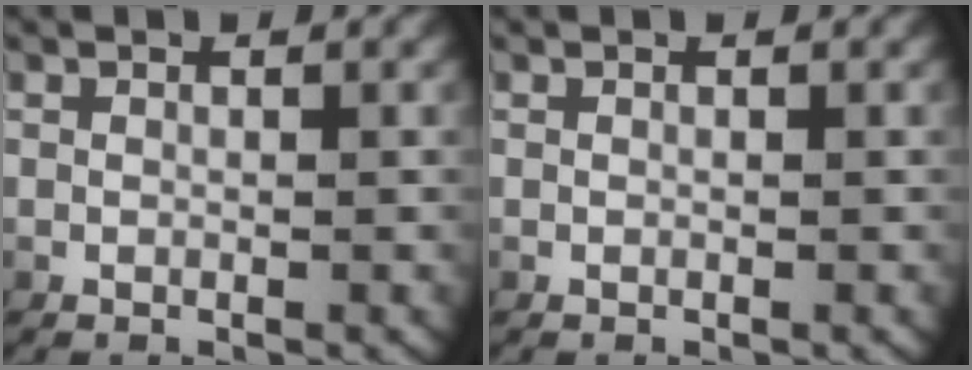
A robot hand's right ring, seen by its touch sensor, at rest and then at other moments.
{"total": 0.0}